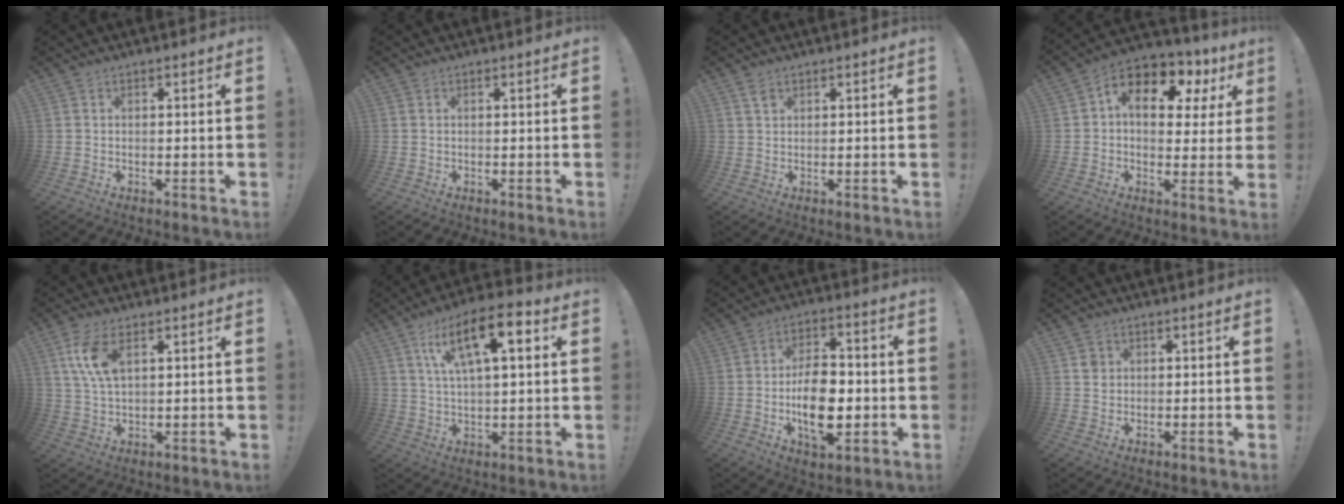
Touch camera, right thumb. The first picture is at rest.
{"total": 0.0}
{"total": 1.7, "force": [1.1, 0.9, 1.0], "torque": [-0.010, -0.003, 0.018]}
{"total": 12.5, "force": [4.2, 8.0, 8.7], "torque": [-0.129, -0.011, 0.075]}
{"total": 9.1, "force": [3.8, 4.4, 7.0], "torque": [-0.135, -0.011, 0.068]}
{"total": 14.2, "force": [5.8, 5.2, 11.9], "torque": [-0.196, -0.006, 0.093]}
{"total": 15.1, "force": [-2.4, 8.9, 12.0], "torque": [-0.215, 0.006, -0.042]}
{"total": 2.3, "force": [1.0, 2.0, 0.7], "torque": [-0.001, -0.002, 0.016]}